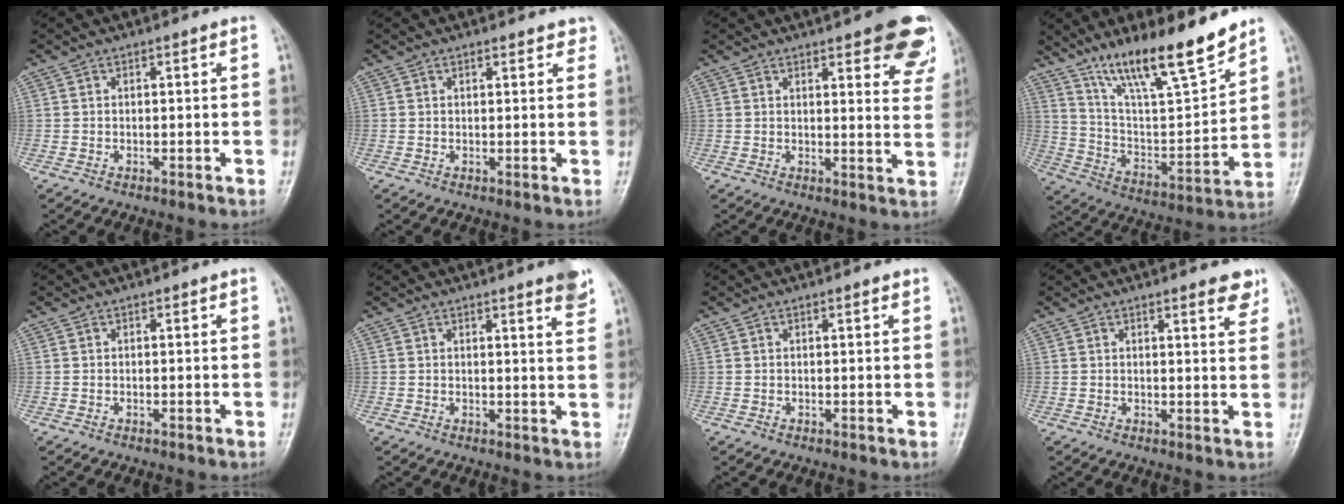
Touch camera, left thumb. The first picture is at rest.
{"total": 2.7, "force": [2.3, 1.0, 1.1], "torque": [0.006, -0.003, 0.019]}
{"total": 15.9, "force": [10.1, 4.8, 11.4], "torque": [-0.107, -0.039, 0.107]}
{"total": 19.3, "force": [14.2, 3.8, 12.5], "torque": [-0.177, -0.078, 0.252]}
{"total": 0.0}
{"total": 4.6, "force": [3.2, 0.4, 3.3], "torque": [-0.031, -0.018, 0.035]}
{"total": 0.9, "force": [0.6, 0.1, 0.6], "torque": [-0.007, 0.000, 0.007]}
{"total": 4.1, "force": [3.0, 1.0, 2.7], "torque": [-0.020, -0.016, 0.033]}